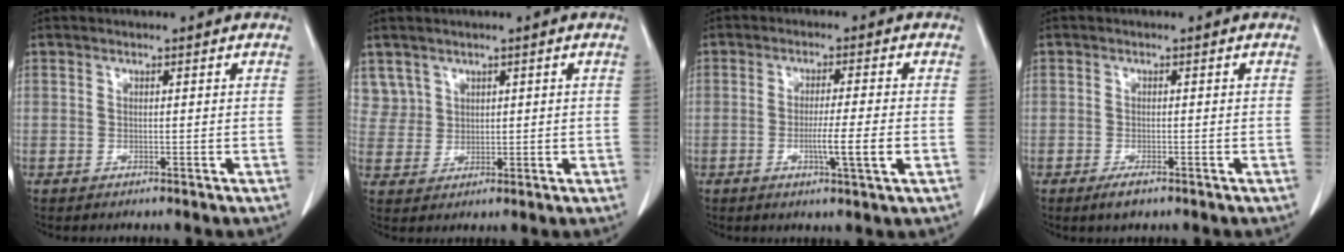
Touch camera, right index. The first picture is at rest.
{"total": 3.9, "force": [2.3, 3.1, -0.2], "torque": [0.014, 0.004, 0.049]}
{"total": 6.2, "force": [-1.6, -0.5, 6.0], "torque": [-0.098, -0.011, -0.027]}
{"total": 2.0, "force": [-1.3, 0.8, 1.3], "torque": [-0.027, -0.002, -0.020]}